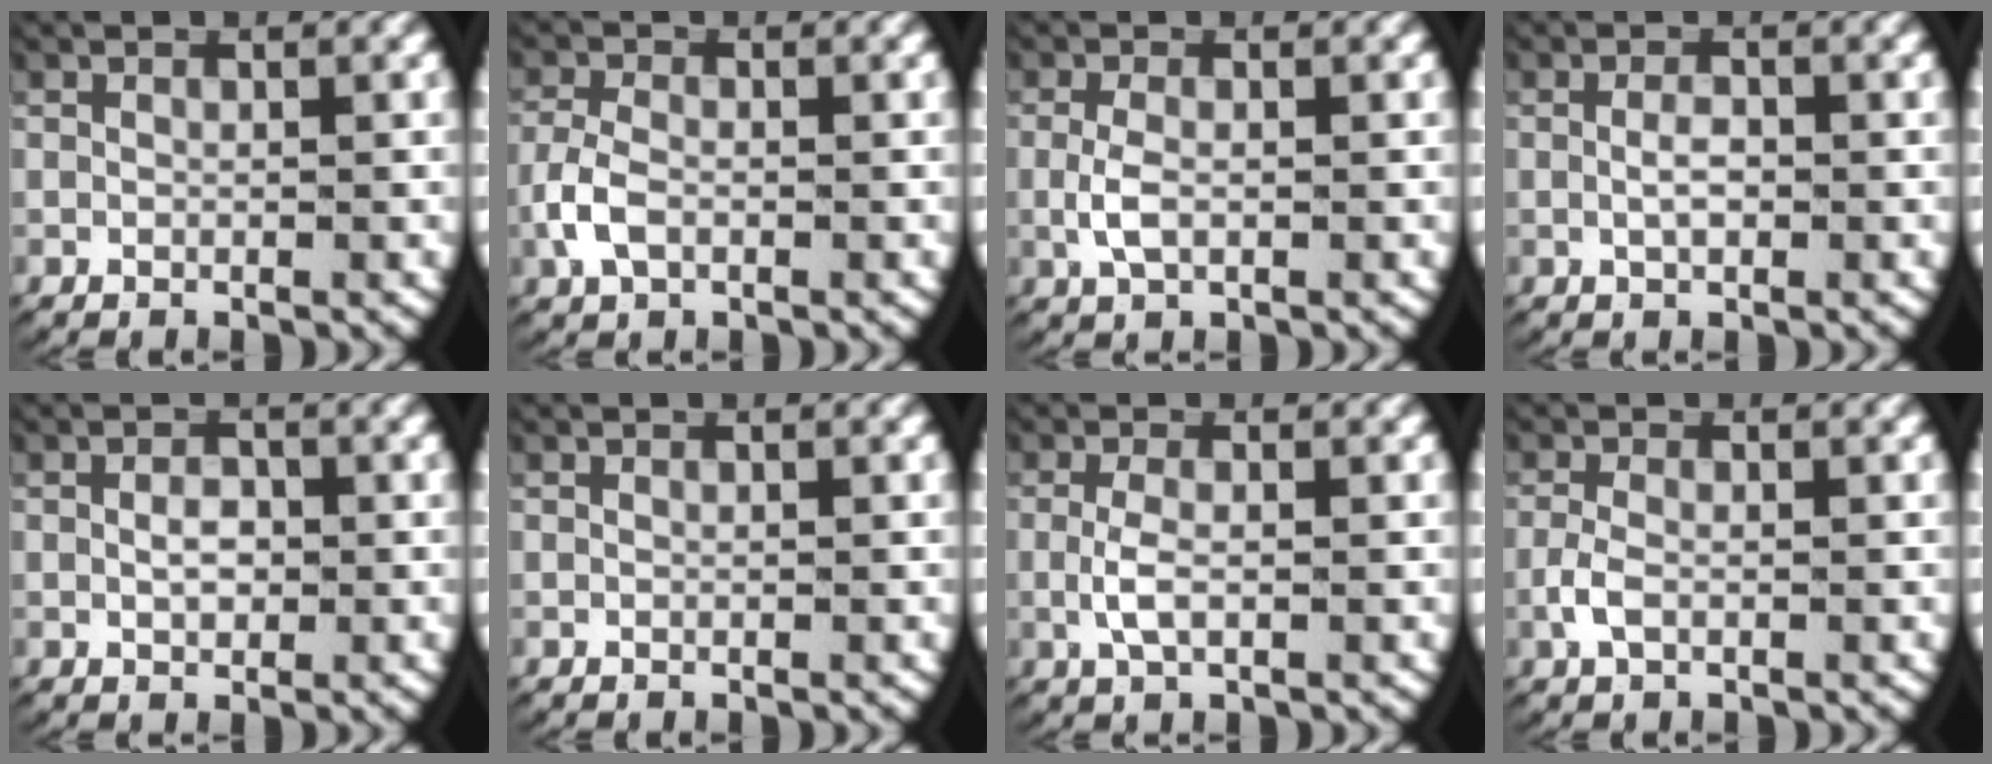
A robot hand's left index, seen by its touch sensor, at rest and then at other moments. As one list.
[{"total": 2.8, "force": [-0.8, 1.9, 1.9], "torque": [-0.056, -0.006, -0.010]}, {"total": 2.0, "force": [-0.3, 1.0, 1.7], "torque": [-0.053, -0.011, 0.001]}, {"total": 1.7, "force": [-0.4, 0.9, 1.4], "torque": [-0.035, -0.006, -0.005]}, {"total": 1.6, "force": [-0.2, 1.1, 1.2], "torque": [-0.027, -0.008, 0.001]}, {"total": 0.0}, {"total": 2.0, "force": [-0.3, 0.7, 1.9], "torque": [-0.052, -0.010, 0.001]}, {"total": 1.7, "force": [-0.6, 0.8, 1.4], "torque": [-0.041, -0.007, -0.007]}]